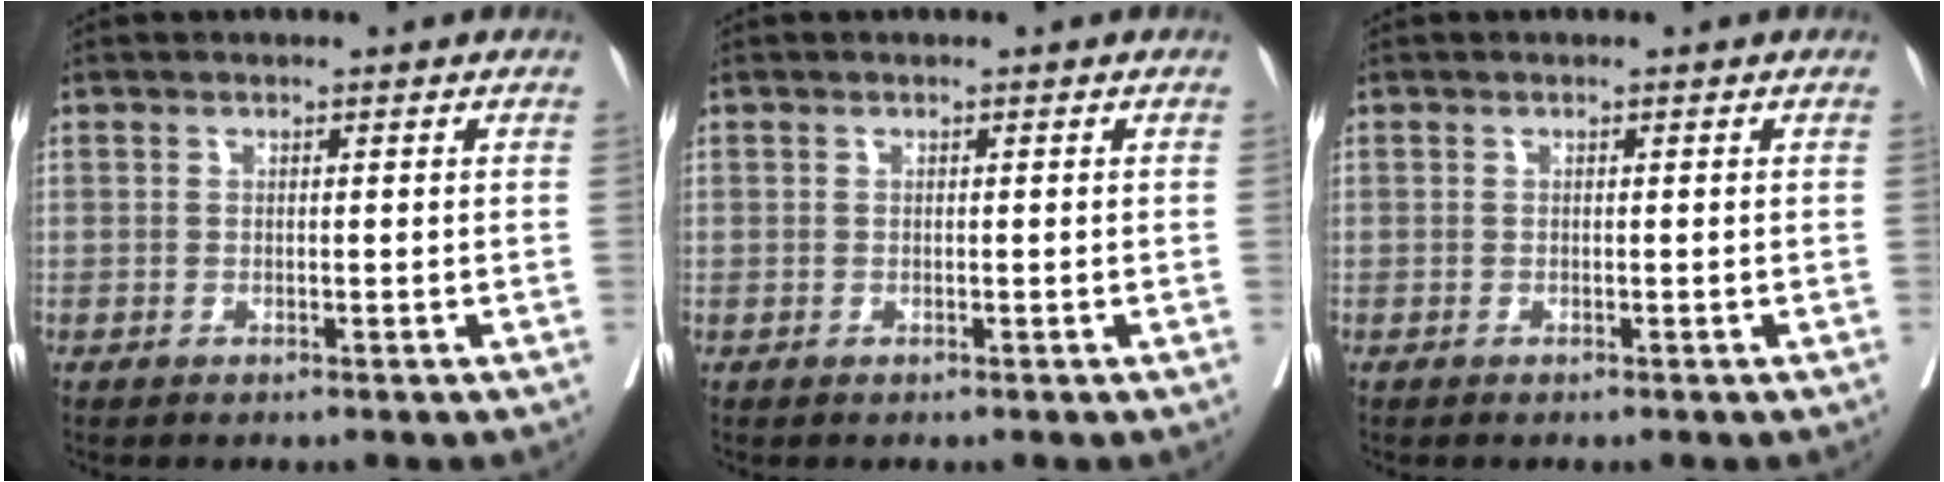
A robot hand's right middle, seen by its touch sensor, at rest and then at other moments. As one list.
[{"total": 0.0}, {"total": 0.0}]